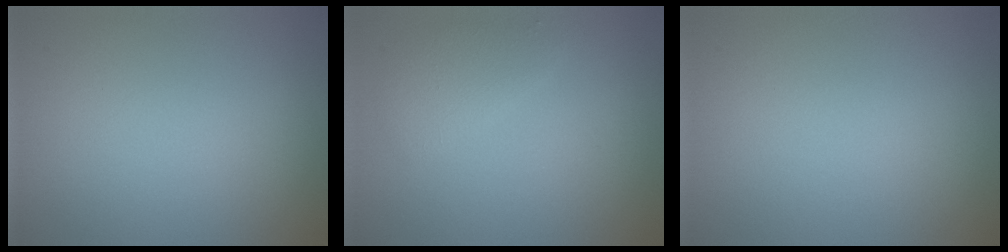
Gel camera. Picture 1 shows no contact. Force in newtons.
{"total": 2.0, "press": 2.0, "slide": 0.1}
{"total": 0.0}